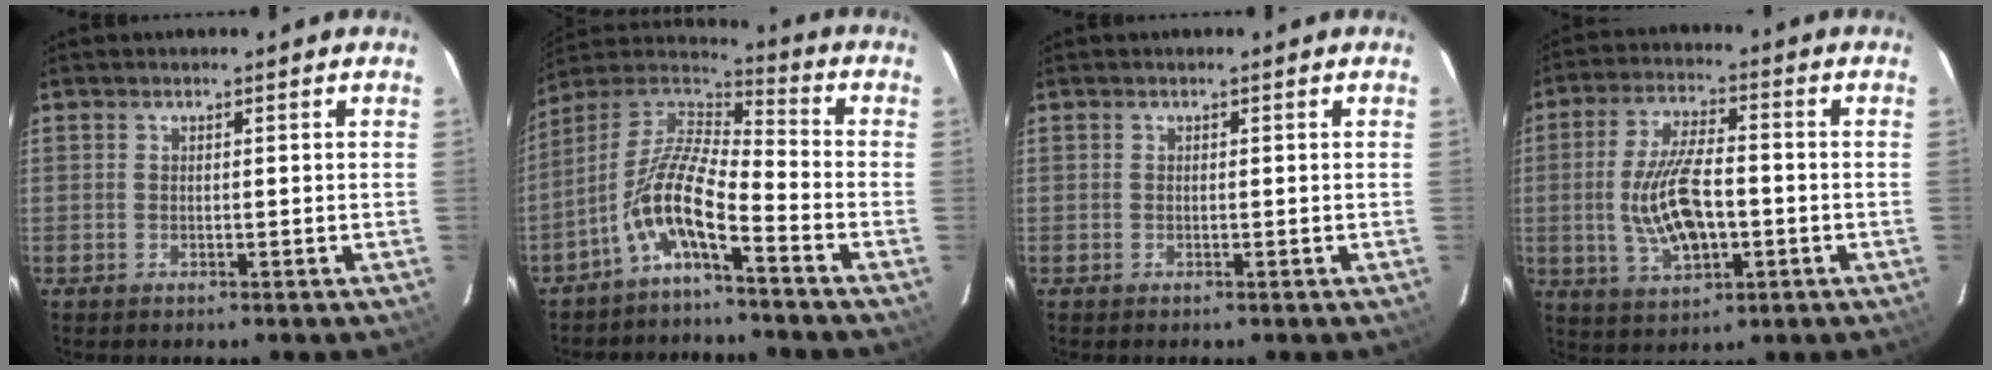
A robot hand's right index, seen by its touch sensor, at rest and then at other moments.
{"total": 10.4, "force": [-5.9, 2.3, 8.2], "torque": [-0.174, 0.015, -0.120]}
{"total": 0.0}
{"total": 12.3, "force": [-1.8, 5.4, 10.9], "torque": [-0.219, -0.002, -0.025]}